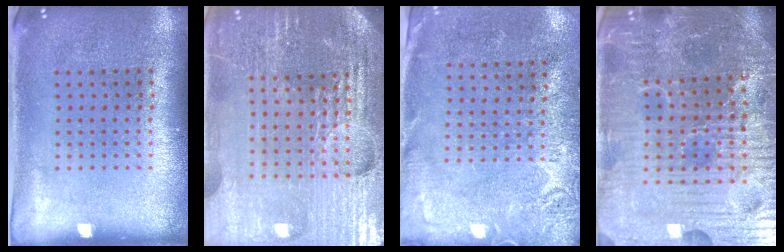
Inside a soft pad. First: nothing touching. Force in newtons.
{"total": 5.5, "press": 5.0, "slide": 2.3}
{"total": 2.7, "press": 2.4, "slide": 1.3}
{"total": 5.6, "press": 5.4, "slide": 1.6}